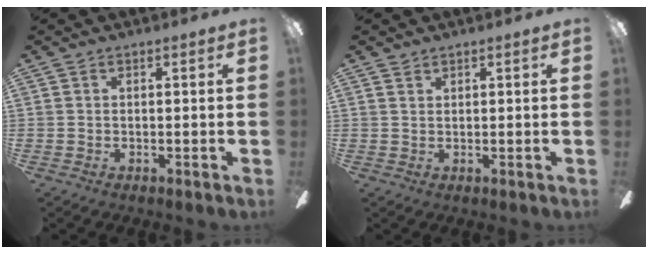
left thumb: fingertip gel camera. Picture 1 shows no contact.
{"total": 0.9, "force": [0.8, 0.5, 0.2], "torque": [-0.005, 0.000, 0.015]}